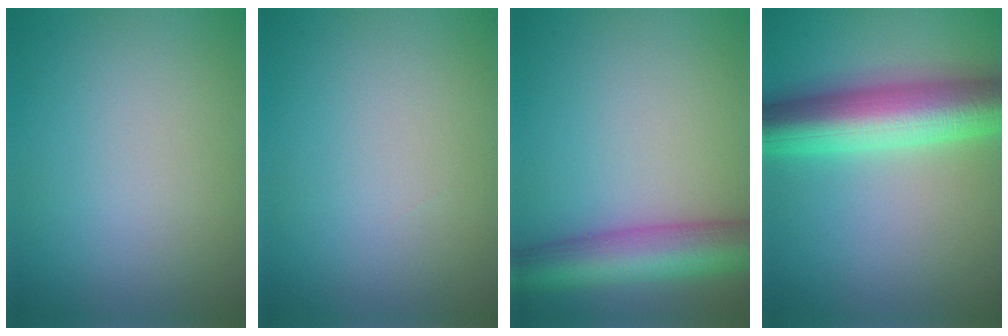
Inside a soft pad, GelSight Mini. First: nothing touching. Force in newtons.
{"total": 0.0}
{"total": 7.4, "press": 7.4, "slide": 0.4}
{"total": 9.8, "press": 9.8, "slide": 0.0}